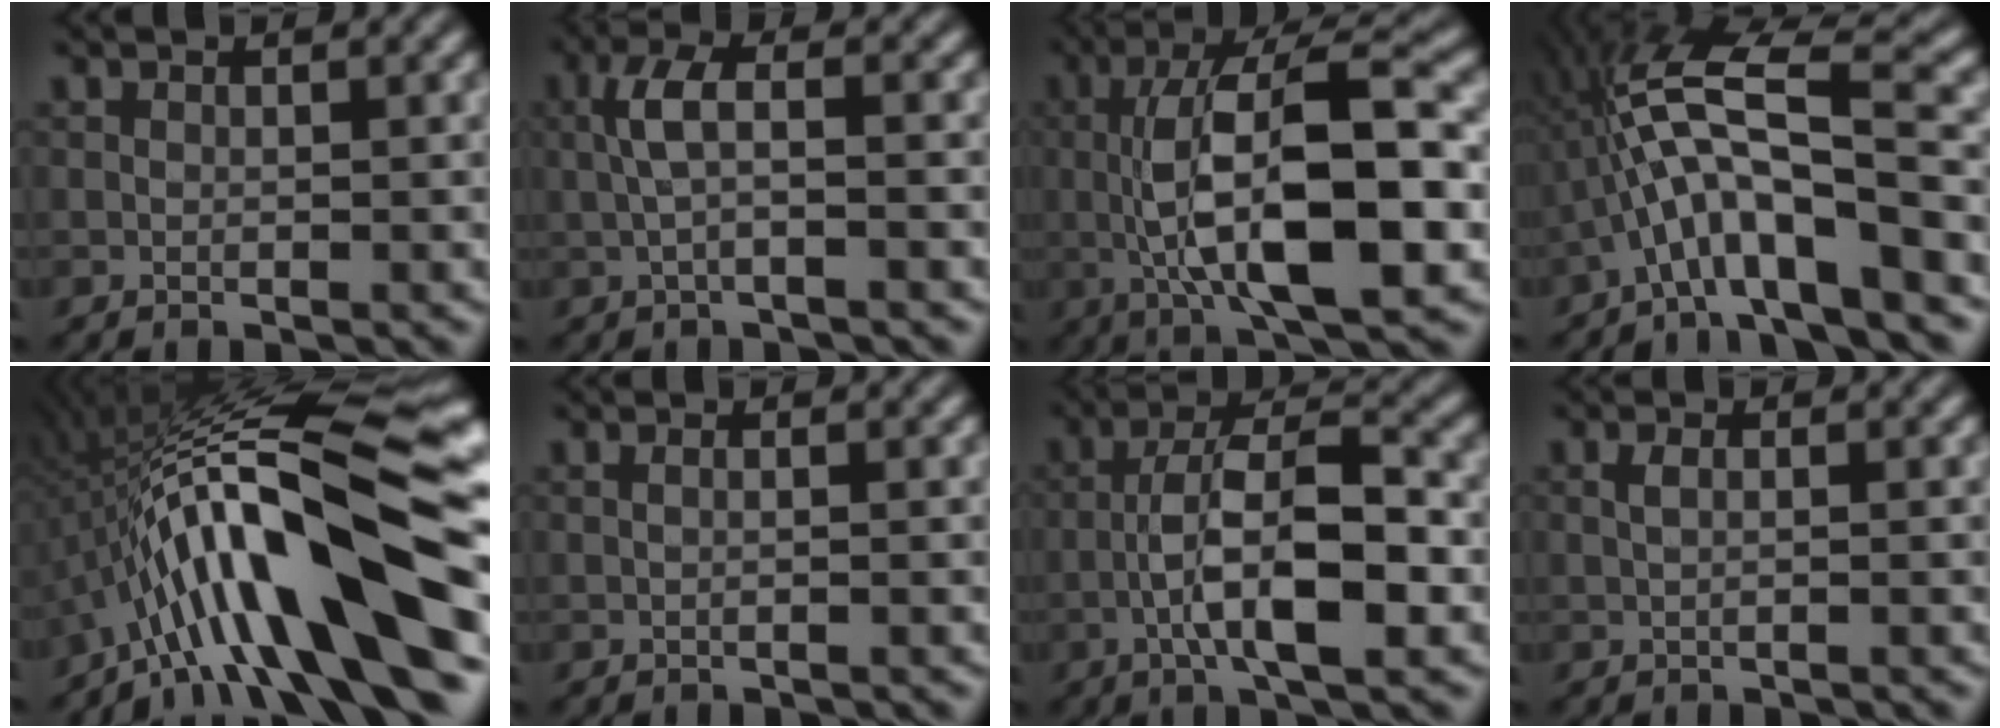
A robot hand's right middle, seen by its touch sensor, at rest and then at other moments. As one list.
[{"total": 2.6, "force": [-0.2, 0.5, 2.6], "torque": [-0.055, 0.016, -0.001]}, {"total": 12.0, "force": [-0.4, 4.2, 11.2], "torque": [-0.185, 0.009, -0.003]}, {"total": 10.0, "force": [-2.4, 2.2, 9.5], "torque": [-0.167, 0.034, -0.036]}, {"total": 17.0, "force": [-3.7, 4.1, 16.0], "torque": [-0.243, 0.048, -0.061]}, {"total": 1.1, "force": [0.3, 0.5, 1.0], "torque": [0.008, 0.002, -0.005]}, {"total": 8.2, "force": [-2.3, 2.4, 7.5], "torque": [-0.128, 0.022, -0.035]}, {"total": 0.9, "force": [0.1, 0.2, 0.9], "torque": [-0.014, 0.001, 0.006]}]